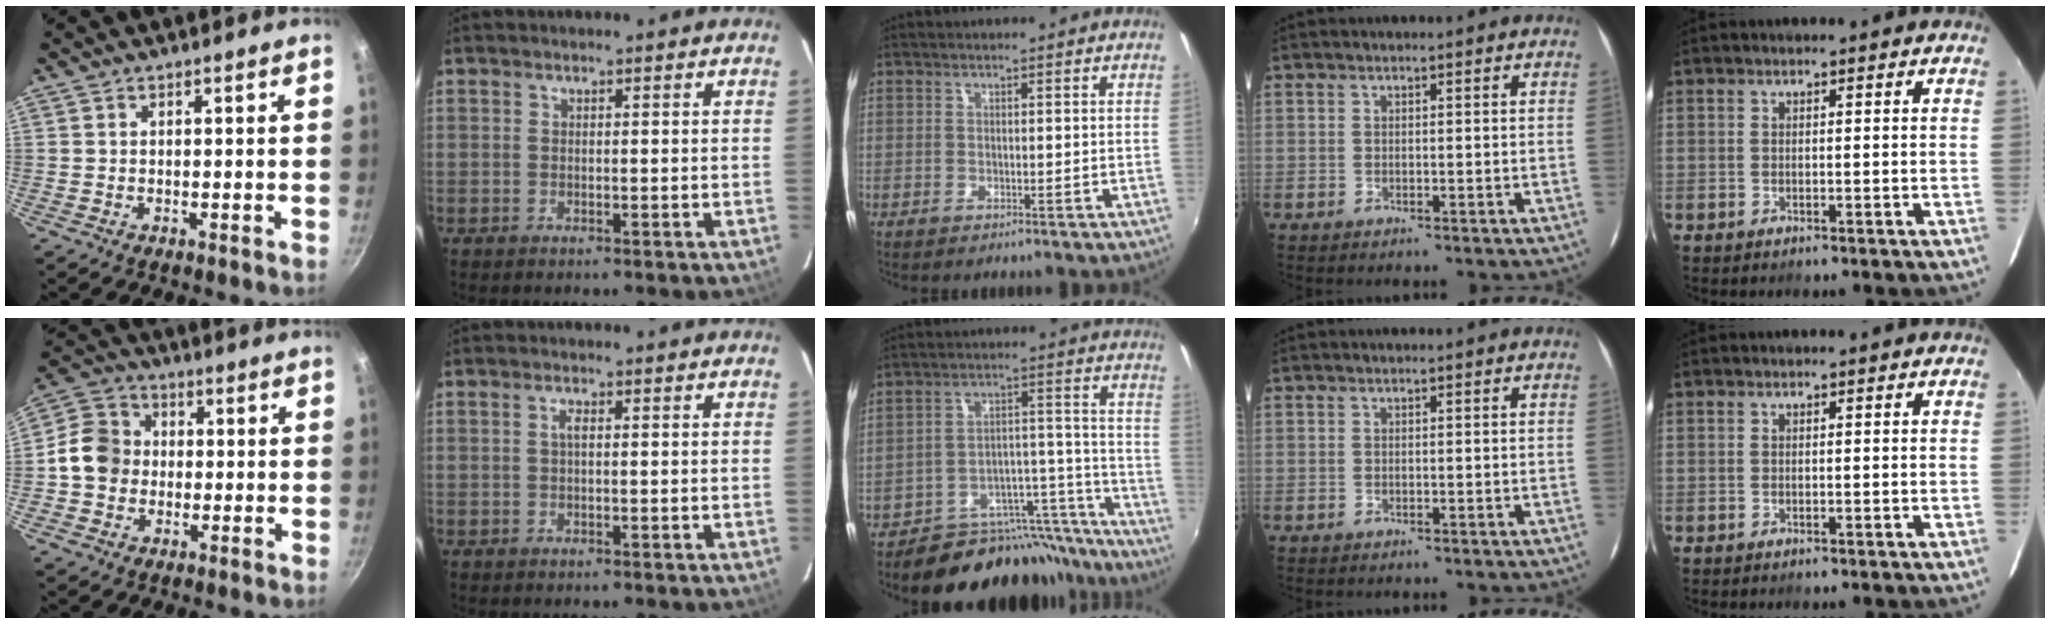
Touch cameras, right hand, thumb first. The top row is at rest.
{"thumb": {"total": 9.4, "force": [-0.7, 8.2, 4.5], "torque": [-0.053, 0.022, -0.034]}, "index": {"total": 1.1, "force": [0.1, 0.2, 1.1], "torque": [-0.021, 0.004, -0.001]}, "middle": {"total": 18.7, "force": [-17.1, 6.9, 2.9], "torque": [-0.030, 0.066, -0.236]}}